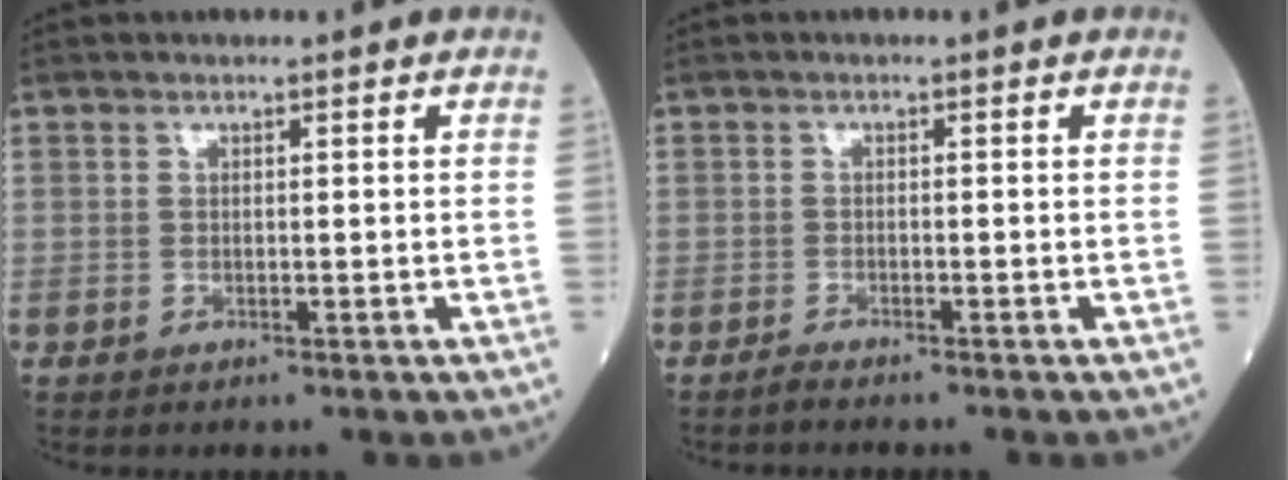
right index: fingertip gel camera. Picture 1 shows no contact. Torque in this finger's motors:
{"motor_torque": [-0.06, -0.05, 0.00, 0.00]}